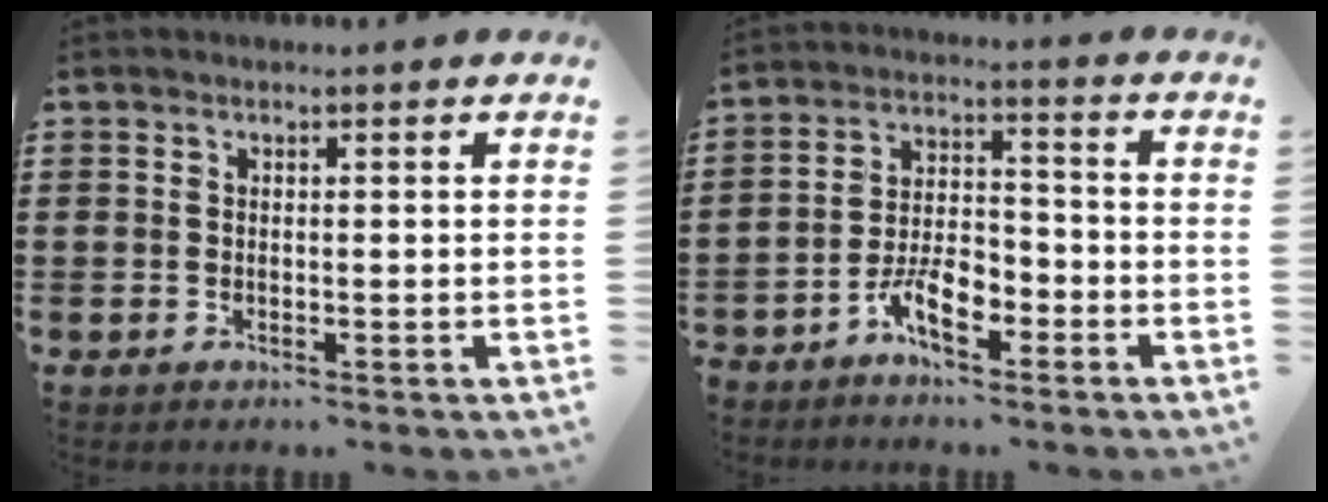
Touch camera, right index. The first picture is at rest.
{"total": 6.2, "force": [-4.1, 2.6, 3.9], "torque": [-0.077, 0.012, -0.078]}